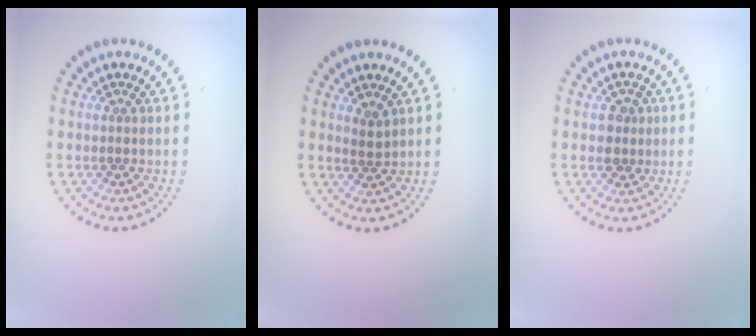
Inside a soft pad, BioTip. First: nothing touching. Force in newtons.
{"total": 1.2, "press": 1.0, "slide": 0.5}
{"total": 1.9, "press": 1.8, "slide": 0.6}